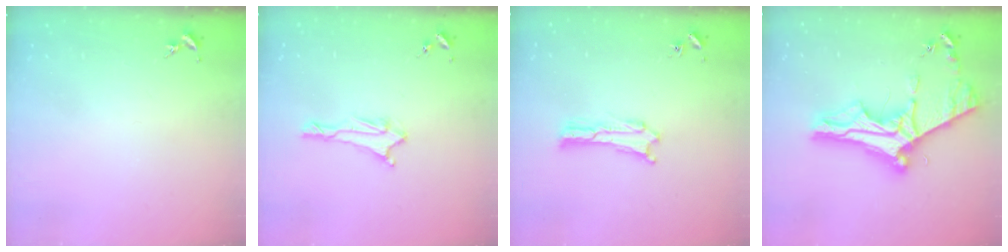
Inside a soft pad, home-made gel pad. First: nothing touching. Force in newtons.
{"total": 1.7, "press": 1.6, "slide": 0.6}
{"total": 0.0}
{"total": 11.8, "press": 11.7, "slide": 1.4}